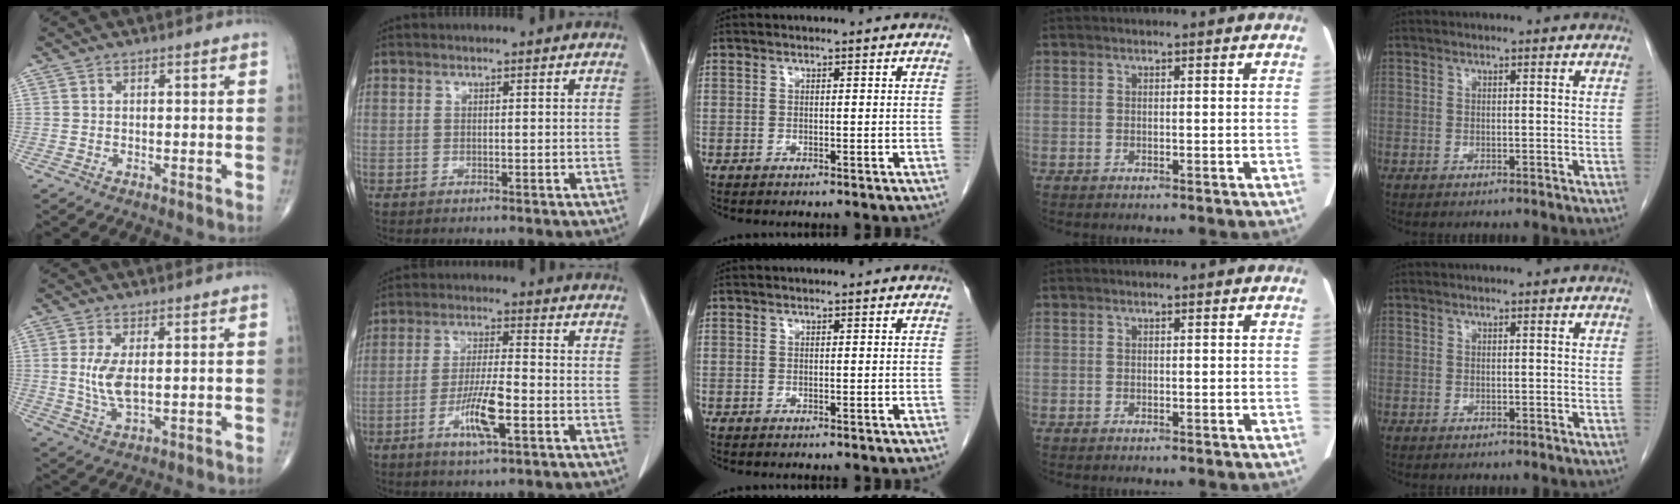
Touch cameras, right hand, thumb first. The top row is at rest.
{"thumb": {"total": 5.9, "force": [0.7, 2.4, 5.4], "torque": [-0.116, -0.011, 0.019]}, "index": {"total": 7.7, "force": [-3.0, 0.9, 7.0], "torque": [-0.133, -0.006, -0.052]}}